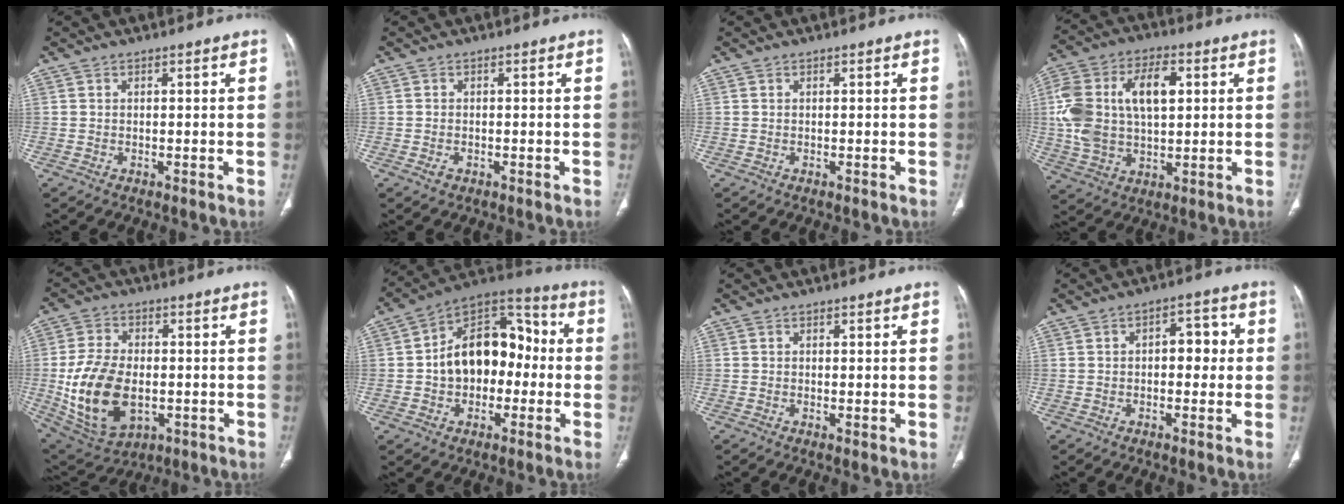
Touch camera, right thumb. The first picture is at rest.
{"total": 1.4, "force": [-0.6, 1.0, 0.8], "torque": [-0.017, 0.004, -0.008]}
{"total": 0.0}
{"total": 17.5, "force": [3.1, 10.3, 13.8], "torque": [-0.266, 0.016, 0.058]}
{"total": 16.8, "force": [-2.4, 10.4, 13.0], "torque": [-0.239, -0.003, -0.024]}
{"total": 17.5, "force": [-0.8, 12.0, 12.7], "torque": [-0.155, 0.049, -0.020]}
{"total": 0.9, "force": [0.0, 0.3, 0.8], "torque": [-0.018, -0.006, 0.001]}
{"total": 5.7, "force": [0.3, 3.4, 4.6], "torque": [-0.038, 0.018, -0.002]}